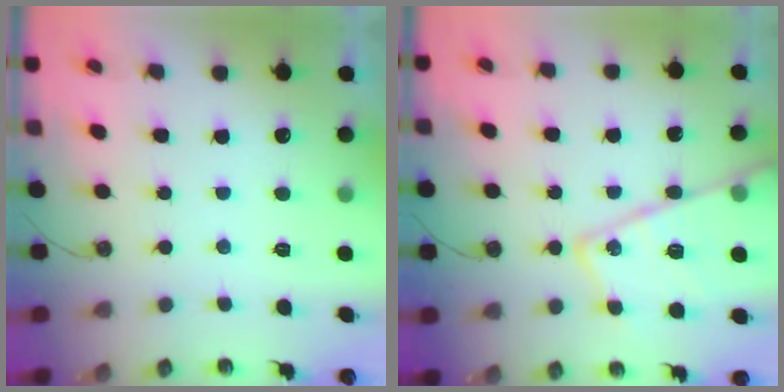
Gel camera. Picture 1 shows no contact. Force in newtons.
{"total": 20.5, "press": 20.4, "slide": 2.1}